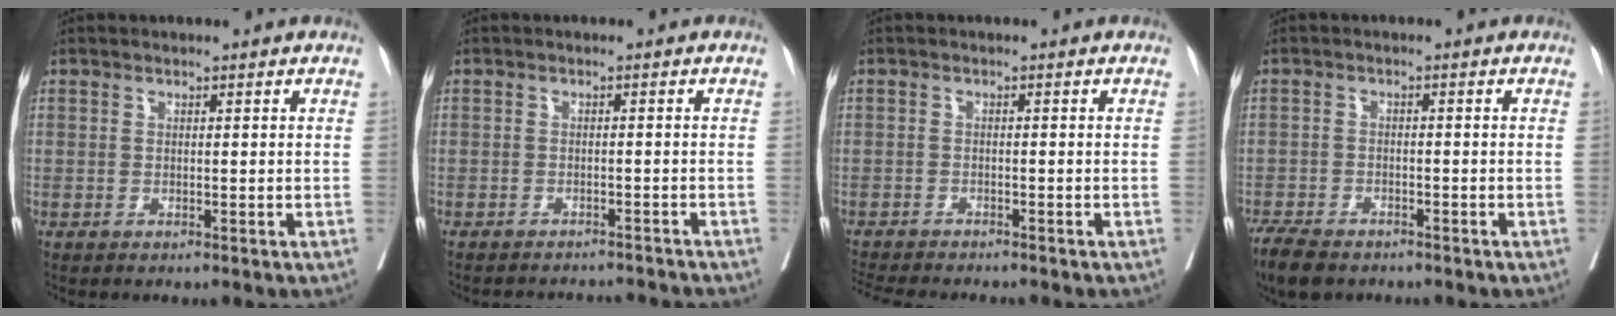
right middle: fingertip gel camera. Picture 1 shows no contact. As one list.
[{"total": 7.7, "force": [-7.6, 1.1, 0.7], "torque": [-0.008, 0.013, -0.095]}, {"total": 9.2, "force": [-8.4, 1.1, 3.7], "torque": [-0.052, -0.012, -0.123]}, {"total": 6.1, "force": [-4.9, 2.3, 2.8], "torque": [-0.048, -0.009, -0.081]}]